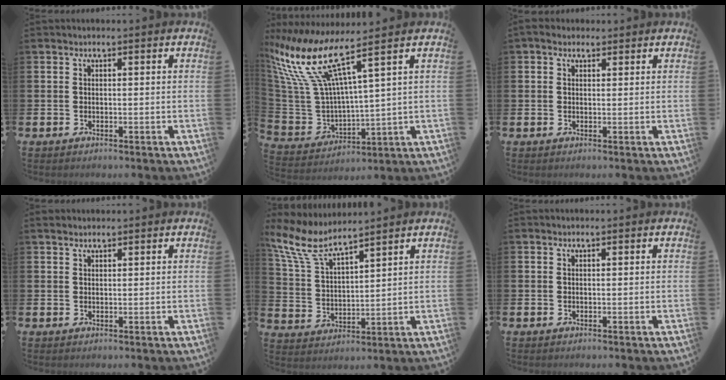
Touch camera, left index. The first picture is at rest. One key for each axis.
{"total": 11.3, "fx": 7.4, "fy": 2.8, "fz": 8.0, "tx": -0.198, "ty": -0.043, "tz": 0.122}
{"total": 2.0, "fx": 1.5, "fy": 1.1, "fz": 0.7, "tx": -0.004, "ty": 0.004, "tz": 0.024}
{"total": 1.4, "fx": 1.3, "fy": 0.4, "fz": 0.3, "tx": 0.007, "ty": -0.002, "tz": 0.022}
{"total": 6.9, "fx": 6.1, "fy": 1.4, "fz": 2.8, "tx": -0.081, "ty": -0.030, "tz": 0.107}
{"total": 0.0}